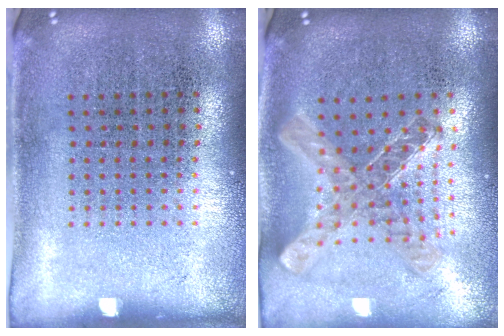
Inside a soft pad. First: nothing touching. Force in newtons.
{"total": 1.1, "press": 1.1, "slide": 0.2}